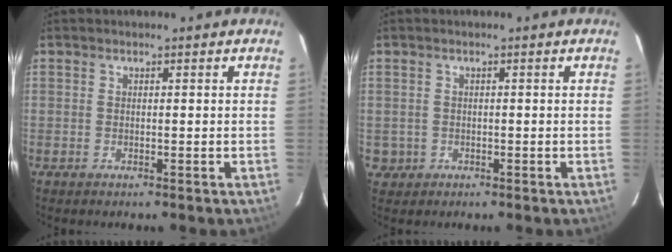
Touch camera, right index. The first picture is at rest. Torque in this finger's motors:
{"motor_torque": [-0.40, 0.09, -1.05, -0.21]}